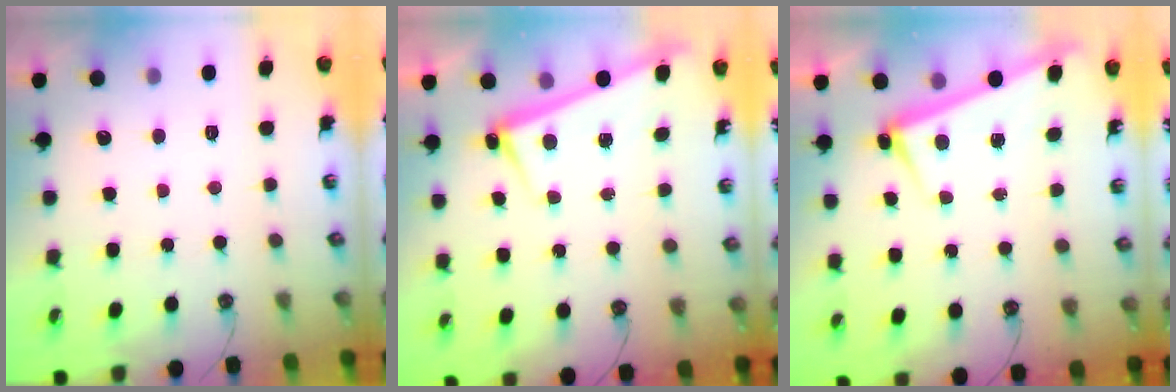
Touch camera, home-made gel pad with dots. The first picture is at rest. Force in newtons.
{"total": 2.6, "press": 2.6, "slide": 0.6}
{"total": 2.6, "press": 2.5, "slide": 0.7}